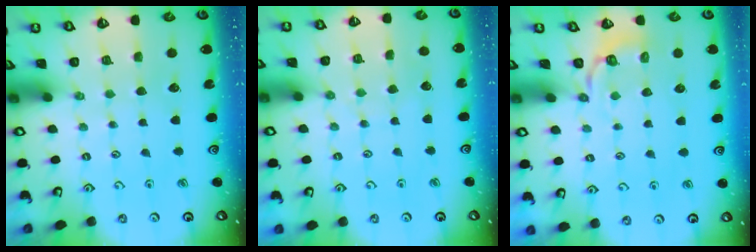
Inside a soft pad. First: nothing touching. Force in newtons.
{"total": 4.3, "press": 4.3, "slide": 0.3}
{"total": 4.2, "press": 3.2, "slide": 2.6}